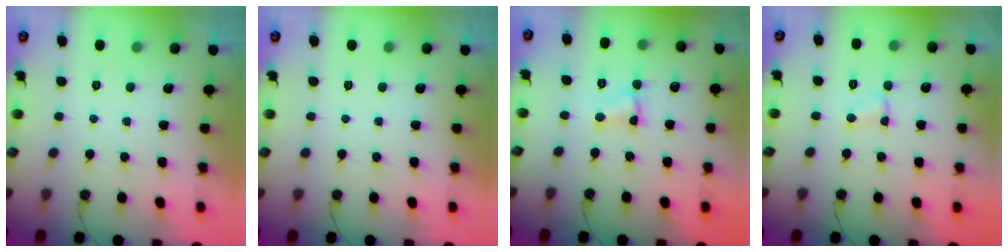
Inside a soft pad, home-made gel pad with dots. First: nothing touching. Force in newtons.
{"total": 0.0}
{"total": 2.8, "press": 2.8, "slide": 0.3}
{"total": 3.6, "press": 3.5, "slide": 0.3}